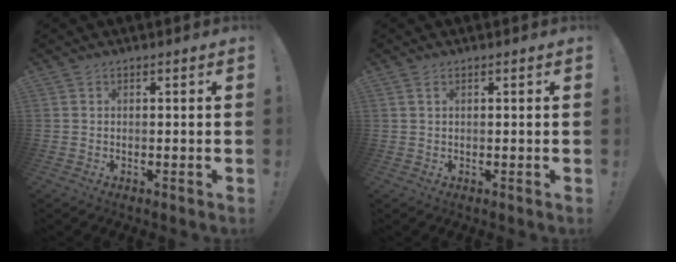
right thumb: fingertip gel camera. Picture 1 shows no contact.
{"total": 1.1, "force": [0.5, 0.4, 0.9], "torque": [-0.024, 0.002, 0.011]}